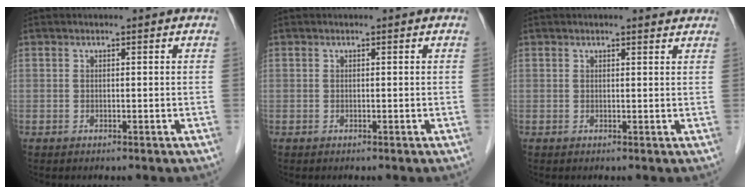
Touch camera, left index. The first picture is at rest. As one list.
[{"total": 0.0}, {"total": 3.5, "force": [3.3, 0.7, 1.2], "torque": [-0.014, 0.010, 0.031]}]